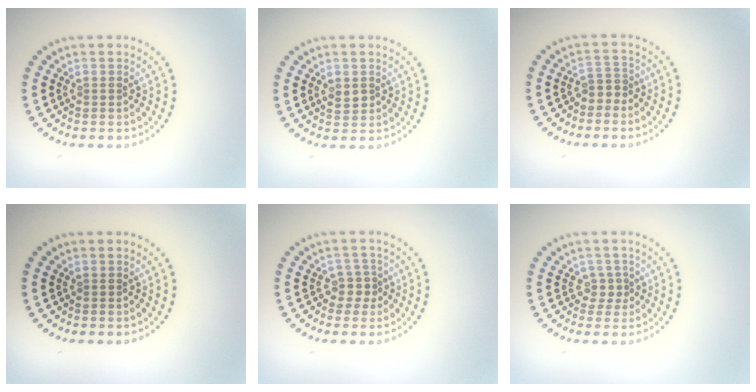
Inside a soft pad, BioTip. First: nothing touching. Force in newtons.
{"total": 1.3, "press": 1.3, "slide": 0.0}
{"total": 1.5, "press": 1.2, "slide": 0.9}
{"total": 0.0}
{"total": 1.7, "press": 1.3, "slide": 1.0}
{"total": 1.4, "press": 1.0, "slide": 1.0}